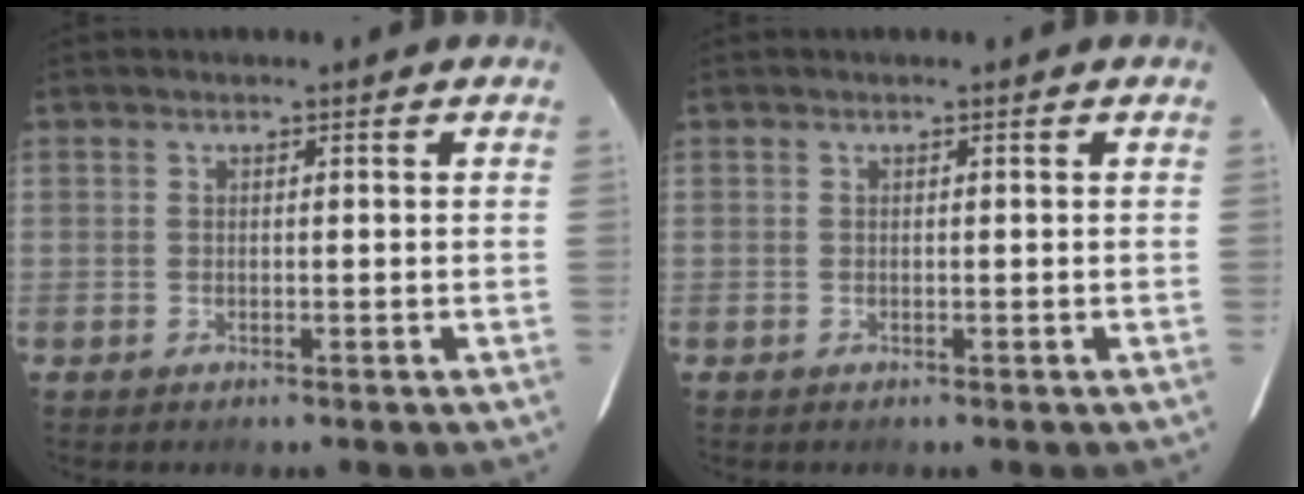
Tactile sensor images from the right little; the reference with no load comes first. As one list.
[{"total": 0.0}]